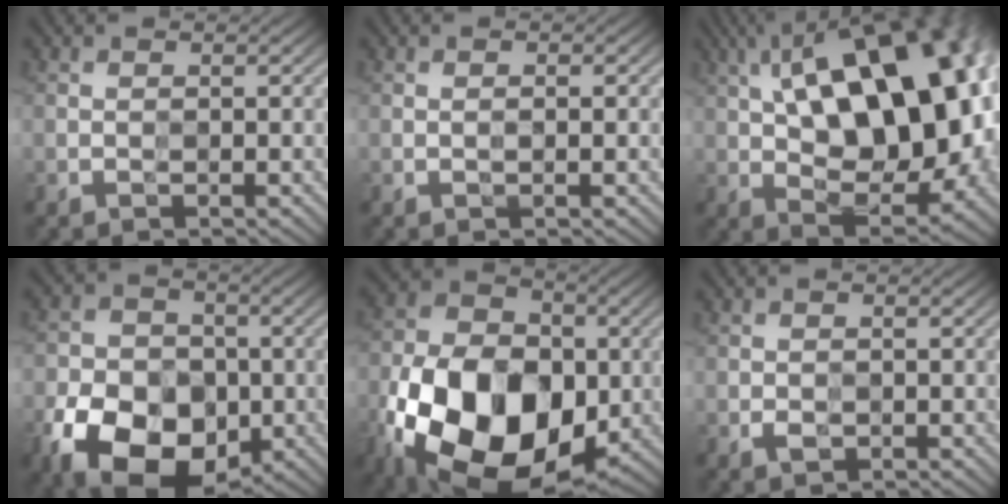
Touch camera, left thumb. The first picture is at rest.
{"total": 0.7, "force": [-0.1, 0.1, 0.7], "torque": [-0.011, -0.001, -0.002]}
{"total": 21.6, "force": [5.5, 11.0, 17.8], "torque": [-0.276, 0.047, 0.077]}
{"total": 14.5, "force": [-6.3, 9.7, 8.7], "torque": [-0.177, -0.038, -0.115]}
{"total": 20.0, "force": [-6.8, 13.2, 13.4], "torque": [-0.275, -0.037, -0.120]}
{"total": 1.2, "force": [-0.4, 0.9, 0.6], "torque": [-0.010, -0.004, -0.009]}